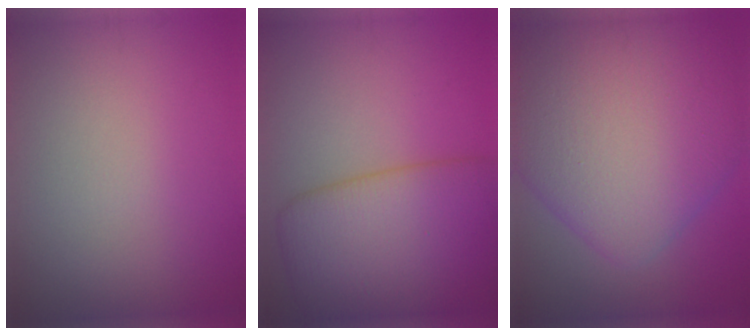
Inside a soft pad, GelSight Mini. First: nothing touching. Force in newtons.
{"total": 8.5, "press": 8.5, "slide": 0.4}
{"total": 13.3, "press": 13.3, "slide": 0.5}